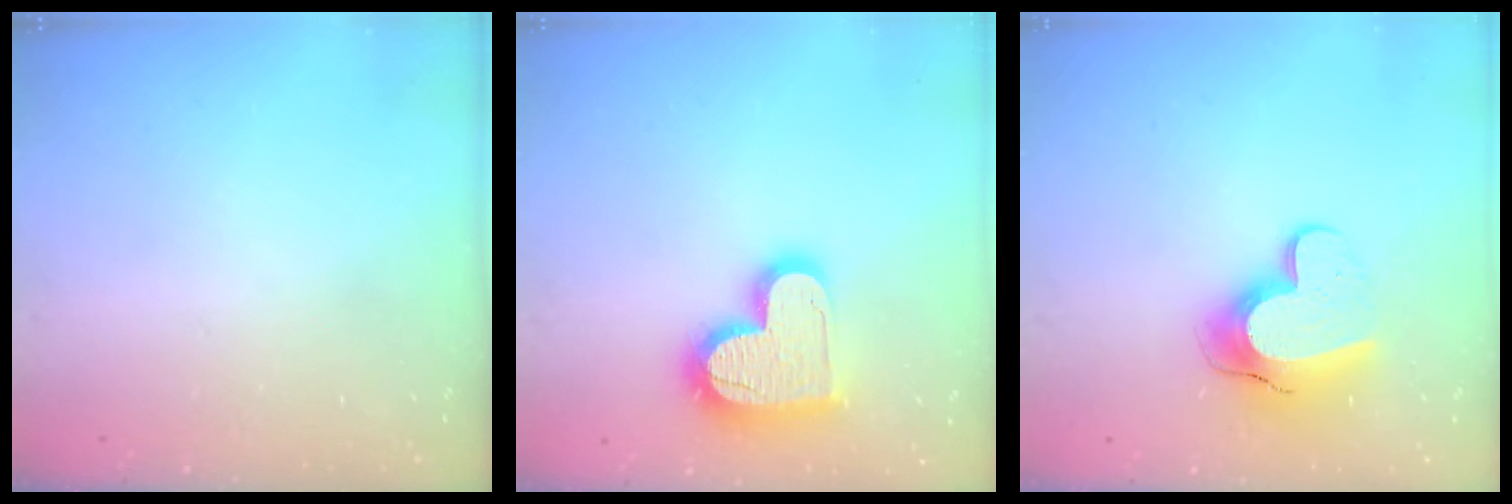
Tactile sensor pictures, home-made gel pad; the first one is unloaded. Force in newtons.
{"total": 16.9, "press": 16.9, "slide": 1.3}
{"total": 13.1, "press": 13.0, "slide": 1.2}